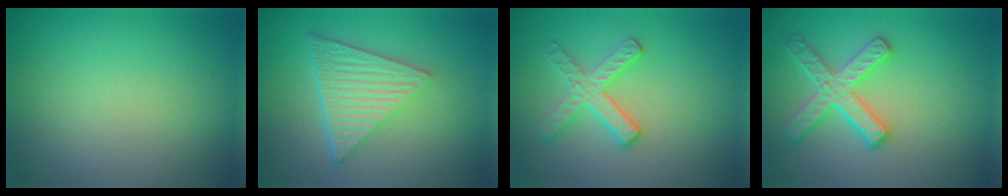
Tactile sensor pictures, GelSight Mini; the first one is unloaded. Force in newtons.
{"total": 6.7, "press": 4.5, "slide": 5.0}
{"total": 2.8, "press": 2.7, "slide": 0.6}
{"total": 3.6, "press": 3.5, "slide": 1.0}